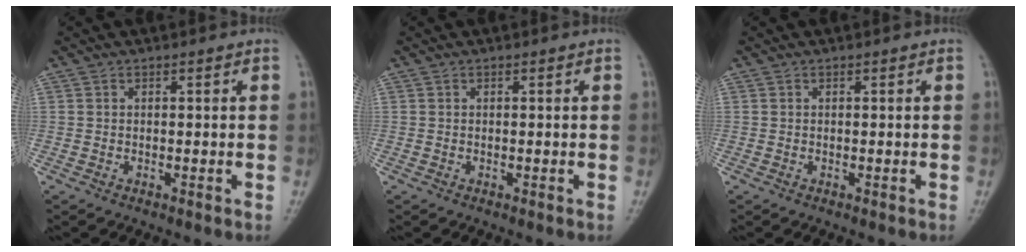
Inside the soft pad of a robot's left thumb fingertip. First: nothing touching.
{"total": 0.0}
{"total": 0.0}